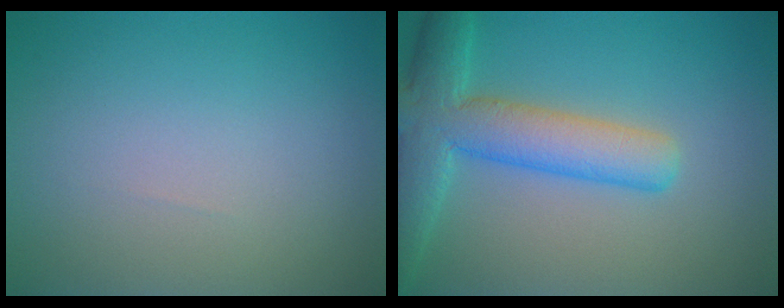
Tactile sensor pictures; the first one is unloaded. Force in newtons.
{"total": 6.9, "press": 6.9, "slide": 0.4}